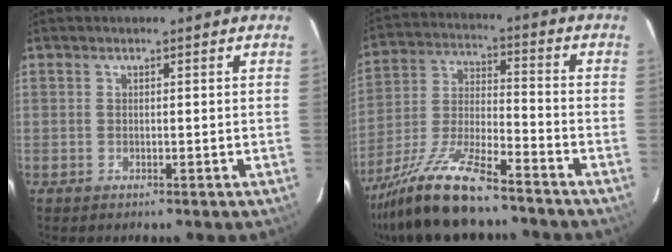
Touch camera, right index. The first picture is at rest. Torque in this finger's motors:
{"motor_torque": [1.11, -1.03, 0.57, 0.16]}